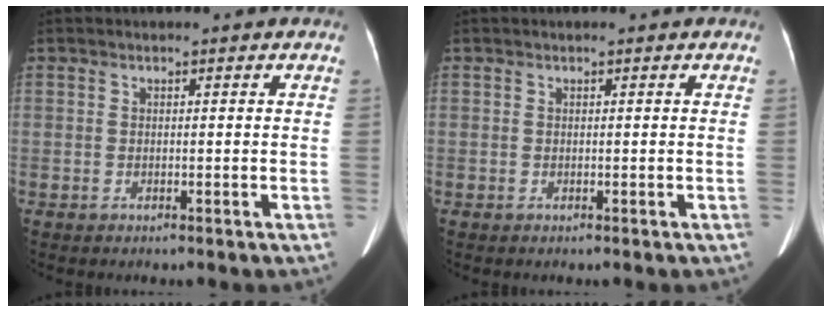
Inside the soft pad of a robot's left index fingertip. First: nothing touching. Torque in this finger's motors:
{"motor_torque": [-0.77, 0.25, -0.51, -0.21]}